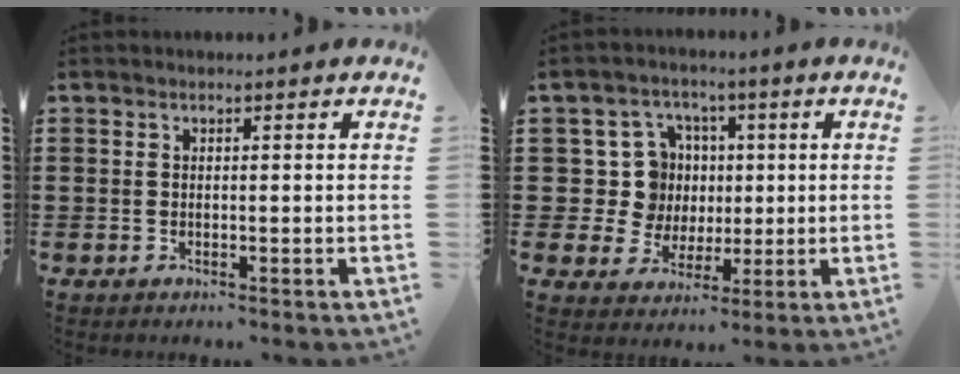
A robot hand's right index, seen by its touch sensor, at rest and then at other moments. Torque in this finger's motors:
{"motor_torque": [-0.41, 0.42, 0.00, 0.00]}